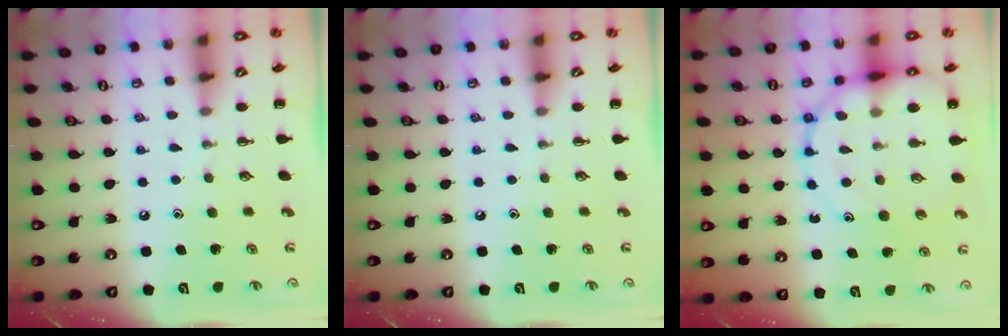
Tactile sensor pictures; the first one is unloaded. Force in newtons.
{"total": 0.0}
{"total": 15.8, "press": 15.5, "slide": 3.0}